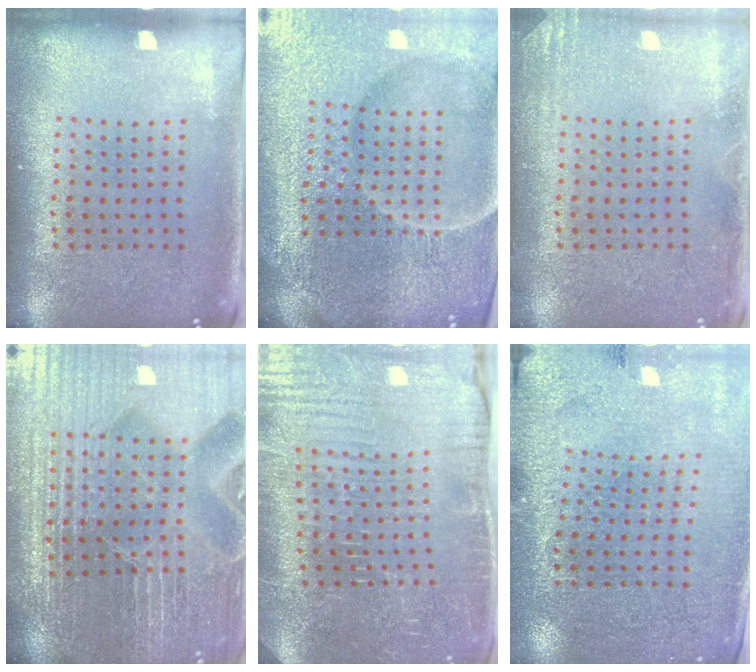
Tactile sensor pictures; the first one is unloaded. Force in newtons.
{"total": 6.1, "press": 5.5, "slide": 2.5}
{"total": 1.8, "press": 1.8, "slide": 0.2}
{"total": 5.1, "press": 4.9, "slide": 1.5}
{"total": 4.3, "press": 4.2, "slide": 0.4}
{"total": 2.7, "press": 2.7, "slide": 0.3}